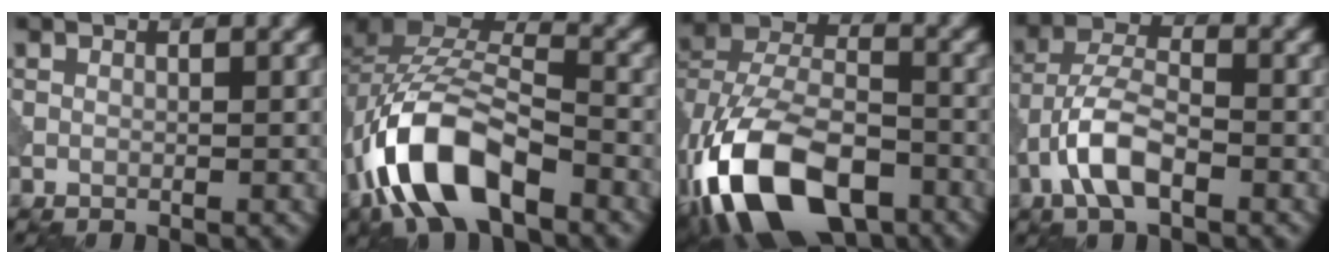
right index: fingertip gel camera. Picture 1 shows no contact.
{"total": 10.8, "force": [-5.5, 5.3, 7.7], "torque": [-0.147, 0.007, -0.106]}
{"total": 16.3, "force": [-8.2, 9.0, 10.7], "torque": [-0.228, -0.023, -0.151]}
{"total": 5.6, "force": [-2.7, 2.4, 4.3], "torque": [-0.085, 0.007, -0.058]}